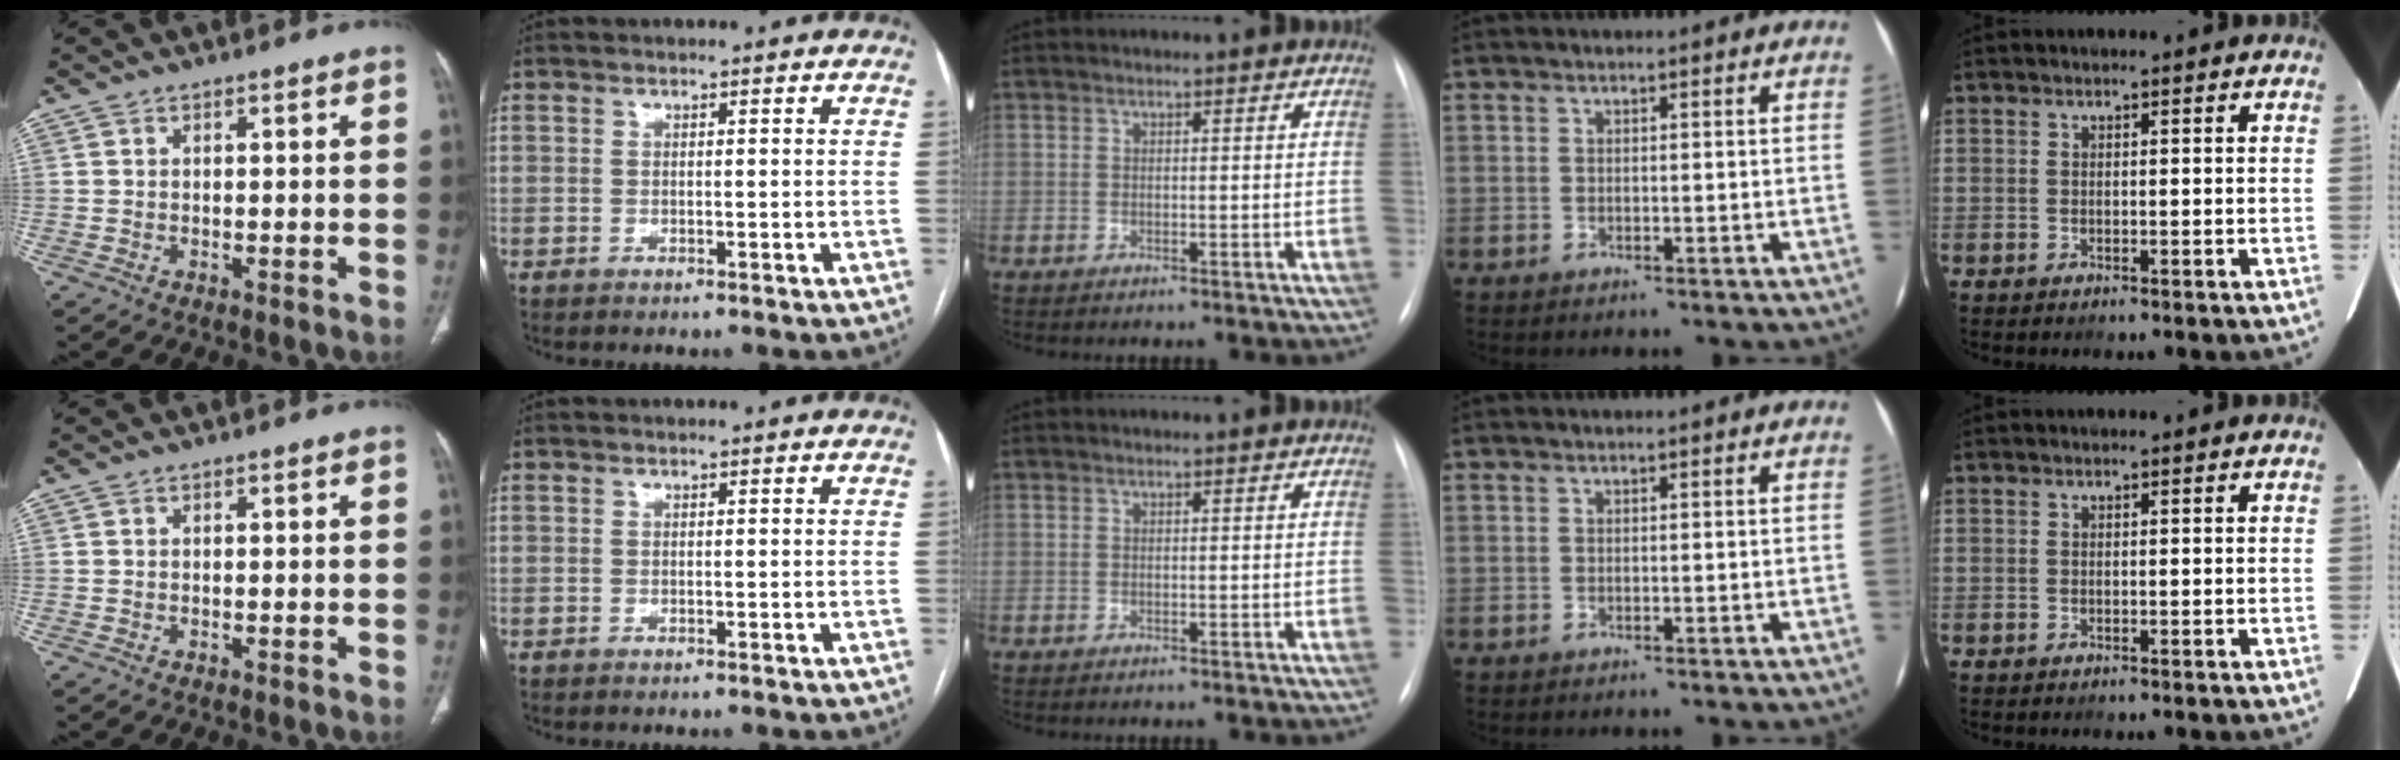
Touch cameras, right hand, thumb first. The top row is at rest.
{}